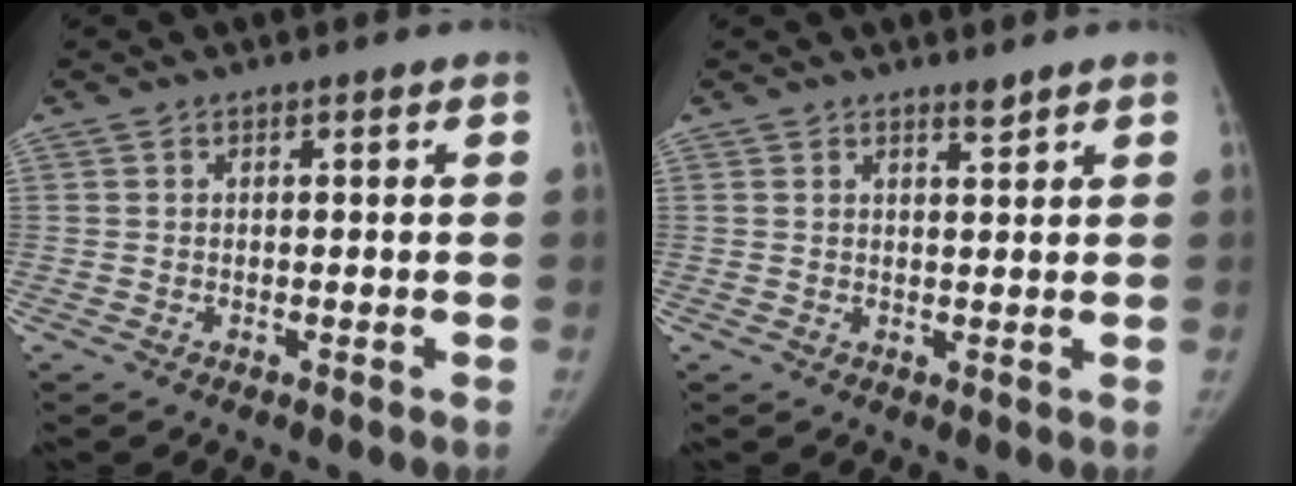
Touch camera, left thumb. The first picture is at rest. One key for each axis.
{"total": 1.3, "fx": 1.2, "fy": 0.2, "fz": 0.4, "tx": 0.001, "ty": -0.013, "tz": 0.021}